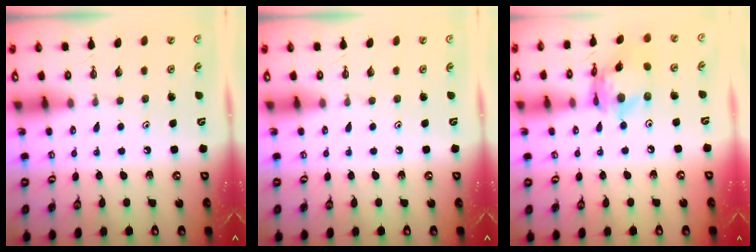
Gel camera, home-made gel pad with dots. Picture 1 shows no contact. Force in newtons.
{"total": 0.0}
{"total": 13.5, "press": 13.4, "slide": 1.4}